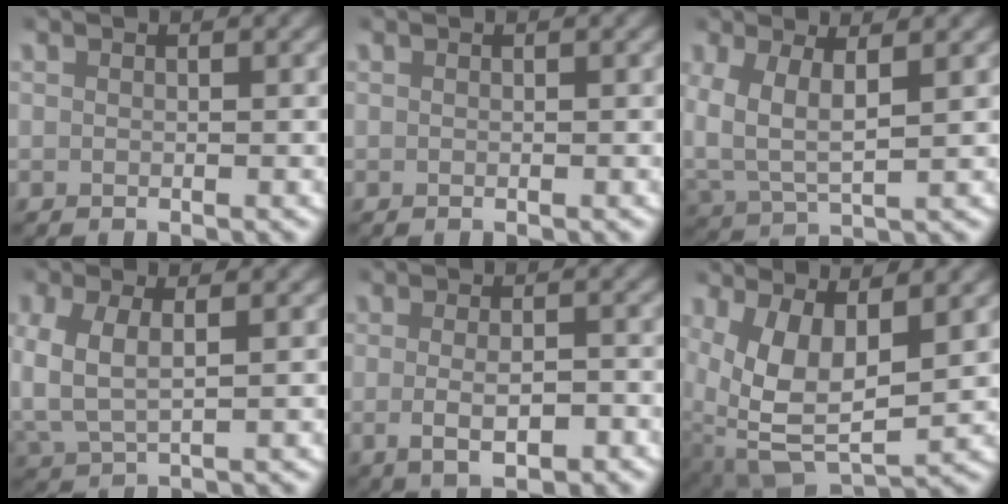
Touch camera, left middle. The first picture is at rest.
{"total": 0.0}
{"total": 5.1, "force": [1.3, 3.4, 3.6], "torque": [-0.089, -0.011, 0.028]}
{"total": 4.0, "force": [0.8, 2.8, 2.8], "torque": [-0.083, -0.007, 0.019]}
{"total": 3.4, "force": [-1.2, 1.2, 2.9], "torque": [-0.053, -0.007, -0.011]}
{"total": 8.5, "force": [-0.3, 5.8, 6.2], "torque": [-0.143, -0.043, 0.013]}